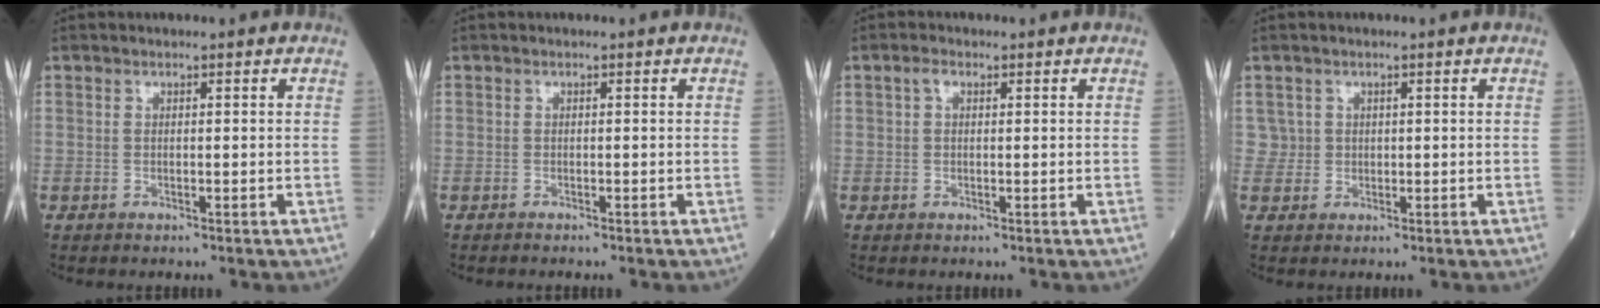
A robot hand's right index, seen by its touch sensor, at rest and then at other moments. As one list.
[{"total": 0.7, "force": [-0.7, 0.0, 0.0], "torque": [0.004, -0.001, -0.012]}, {"total": 1.1, "force": [0.4, 0.7, 0.8], "torque": [-0.017, 0.010, 0.007]}, {"total": 1.8, "force": [0.5, 1.7, -0.2], "torque": [0.018, 0.005, 0.005]}]